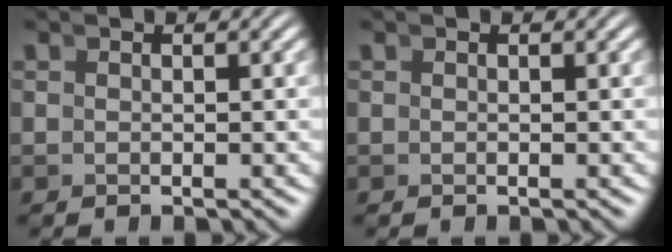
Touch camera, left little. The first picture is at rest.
{"total": 0.0}